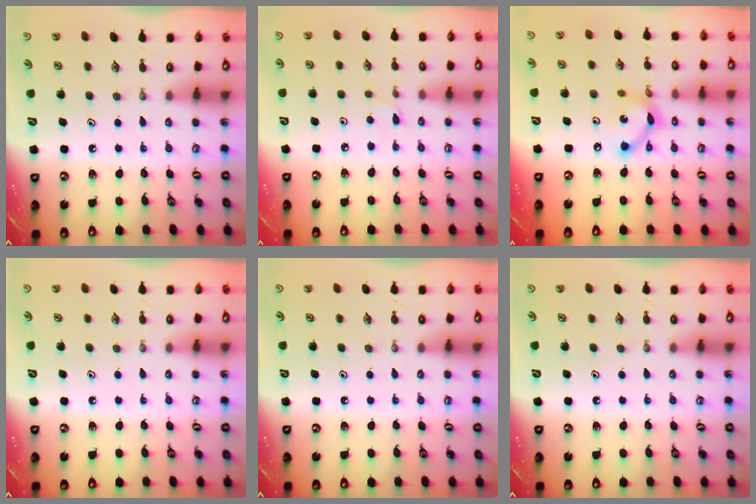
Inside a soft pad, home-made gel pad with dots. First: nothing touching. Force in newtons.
{"total": 1.6, "press": 1.5, "slide": 0.2}
{"total": 10.2, "press": 10.1, "slide": 0.6}
{"total": 0.0}
{"total": 0.0}
{"total": 0.0}